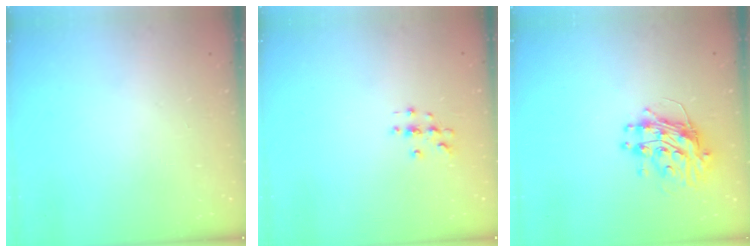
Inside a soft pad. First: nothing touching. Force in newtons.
{"total": 2.9, "press": 2.9, "slide": 0.3}
{"total": 11.4, "press": 11.3, "slide": 1.1}